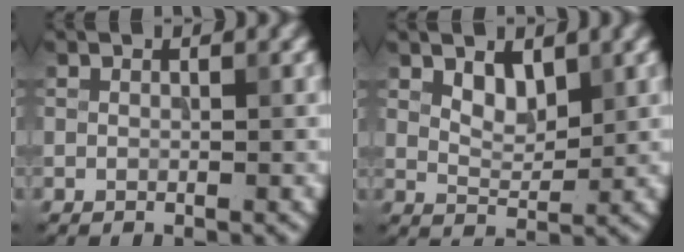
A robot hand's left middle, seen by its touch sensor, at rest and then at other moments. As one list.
[{"total": 2.5, "force": [1.4, 1.3, 1.5], "torque": [-0.030, -0.007, 0.031]}]